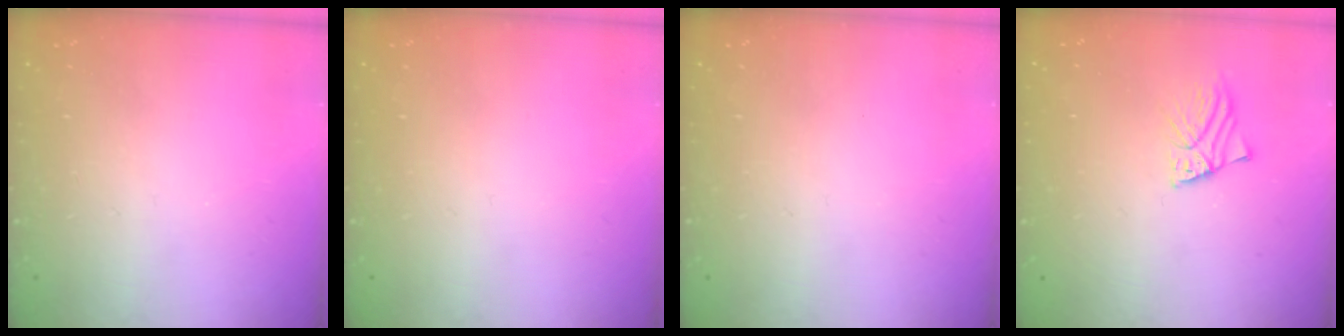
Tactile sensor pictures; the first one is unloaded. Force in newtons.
{"total": 0.0}
{"total": 0.0}
{"total": 3.2, "press": 3.2, "slide": 0.2}